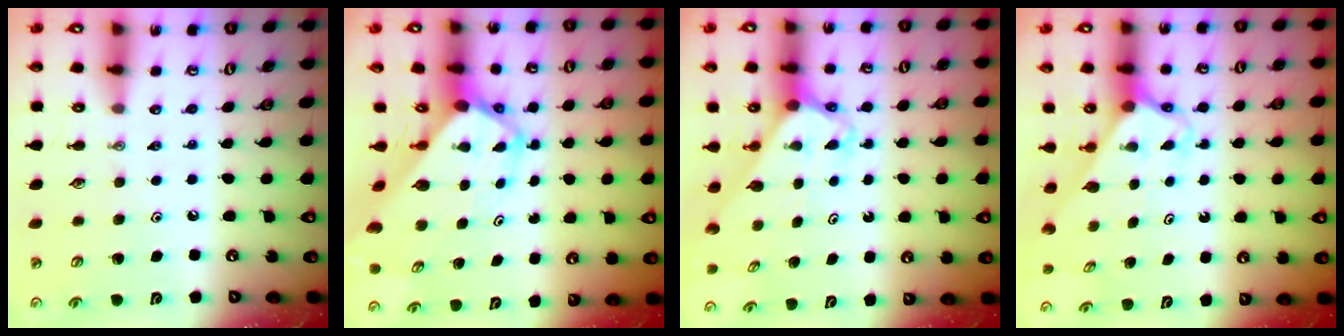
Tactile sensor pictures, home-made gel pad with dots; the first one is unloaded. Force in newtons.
{"total": 4.7, "press": 4.7, "slide": 0.4}
{"total": 2.8, "press": 2.8, "slide": 0.2}
{"total": 2.5, "press": 2.5, "slide": 0.2}